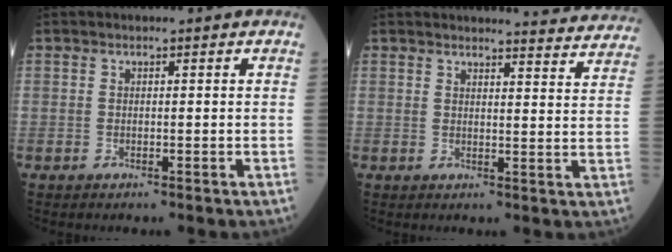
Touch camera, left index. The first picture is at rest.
{"total": 10.8, "force": [10.7, 0.2, 1.3], "torque": [-0.001, -0.054, 0.100]}